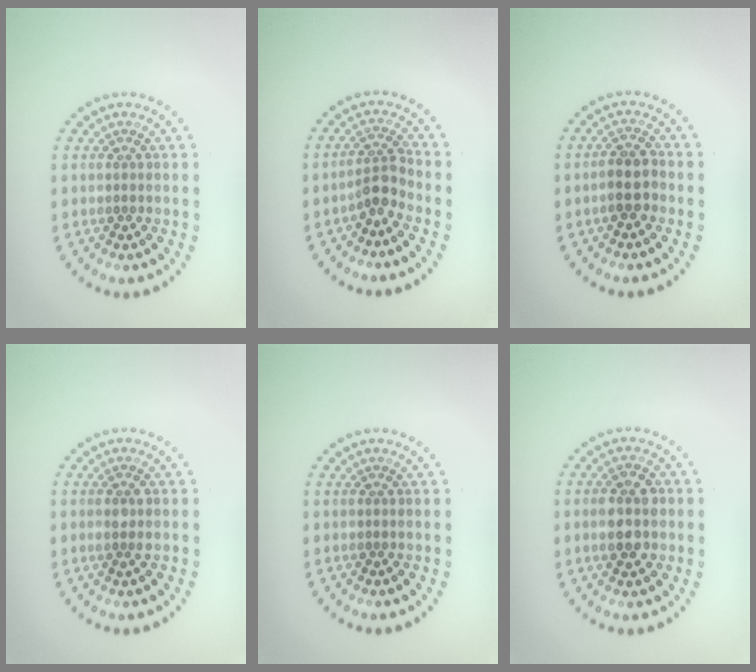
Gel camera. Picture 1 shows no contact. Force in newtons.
{"total": 2.3, "press": 1.7, "slide": 1.5}
{"total": 2.8, "press": 2.6, "slide": 1.1}
{"total": 1.5, "press": 1.3, "slide": 0.7}
{"total": 0.0}
{"total": 3.8, "press": 3.8, "slide": 0.2}